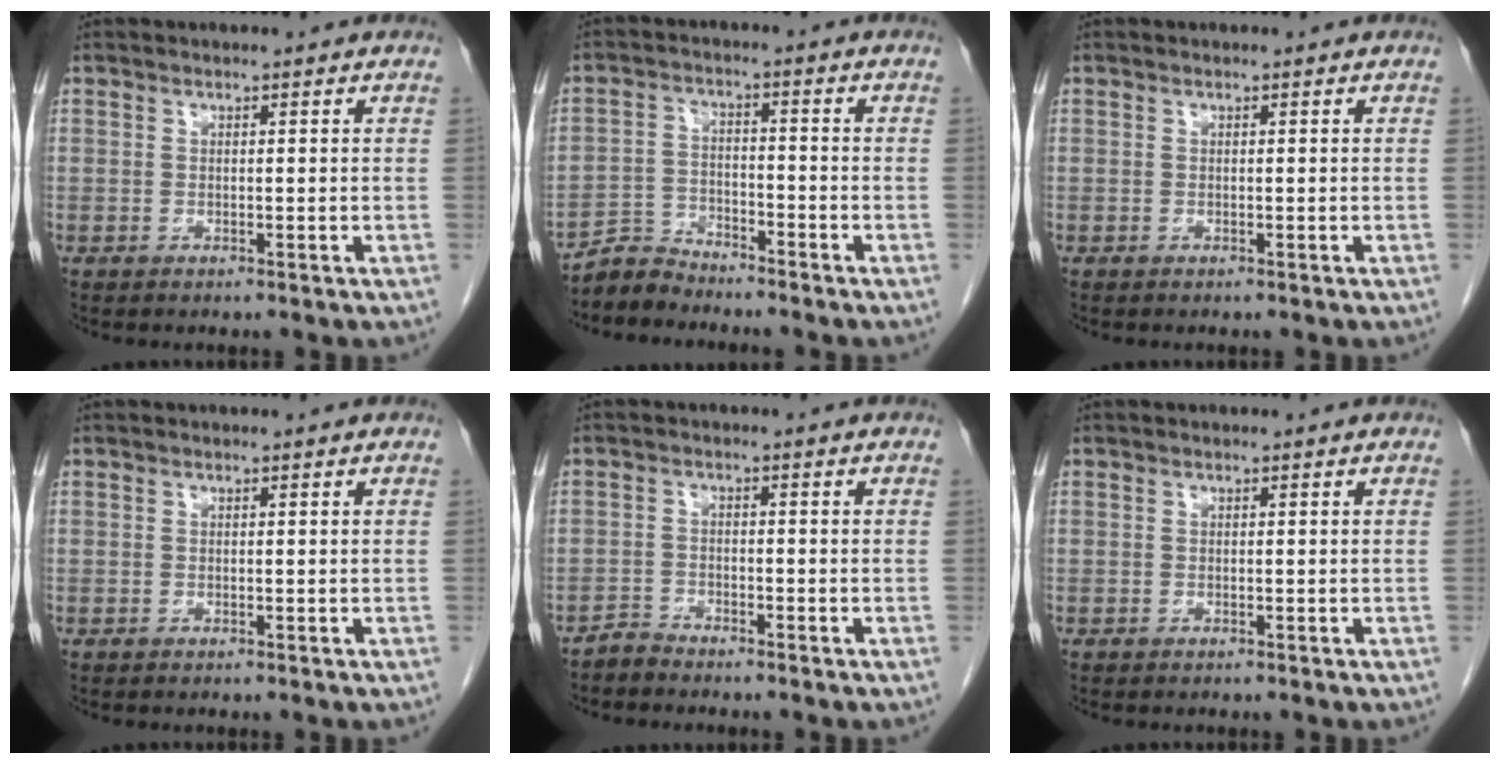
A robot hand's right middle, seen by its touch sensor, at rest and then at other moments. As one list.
[{"total": 4.6, "force": [-4.5, 0.7, -0.6], "torque": [0.010, -0.003, -0.086]}, {"total": 0.0}, {"total": 0.0}, {"total": 2.0, "force": [-1.9, 0.2, -0.3], "torque": [0.009, -0.004, -0.037]}, {"total": 0.0}]